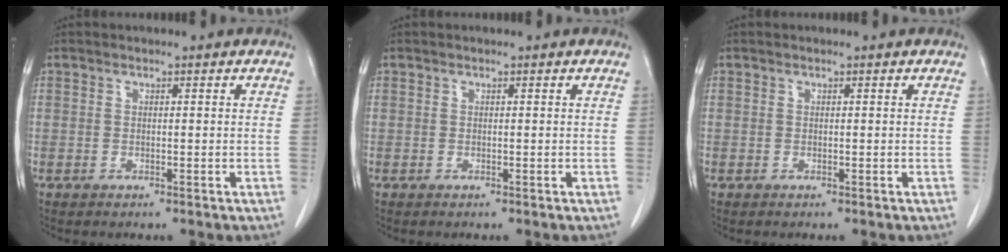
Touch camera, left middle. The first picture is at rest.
{"total": 0.0}
{"total": 0.0}